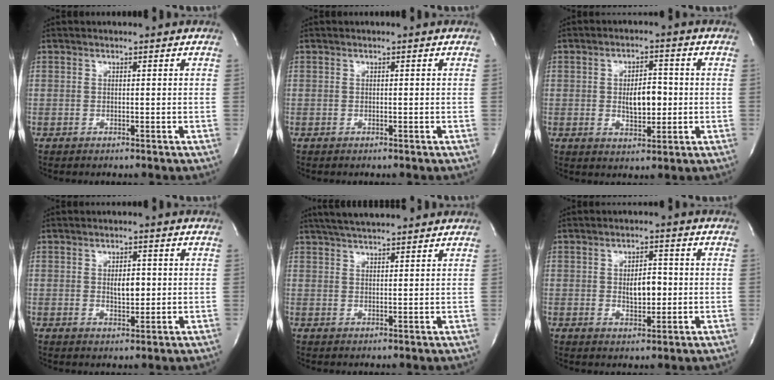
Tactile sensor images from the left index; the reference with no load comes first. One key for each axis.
{"total": 0.0}
{"total": 5.7, "fx": -0.5, "fy": 2.6, "fz": 5.1, "tx": -0.081, "ty": 0.000, "tz": -0.004}
{"total": 3.3, "fx": -0.1, "fy": 1.6, "fz": 2.9, "tx": -0.048, "ty": -0.005, "tz": 0.001}
{"total": 8.6, "fx": 7.7, "fy": 0.7, "fz": 3.8, "tx": -0.068, "ty": 0.031, "tz": 0.117}
{"total": 4.6, "fx": -0.4, "fy": 2.2, "fz": 4.0, "tx": -0.061, "ty": -0.003, "tz": -0.001}